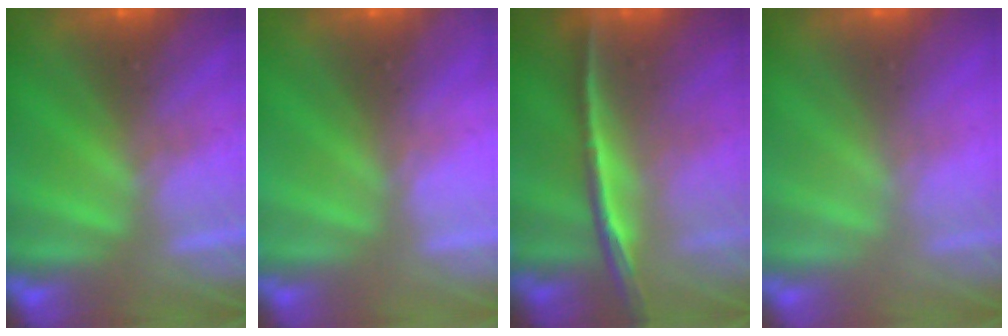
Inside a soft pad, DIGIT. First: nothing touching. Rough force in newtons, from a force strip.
{"total": 2.3}
{"total": 1.3}
{"total": 2.5}